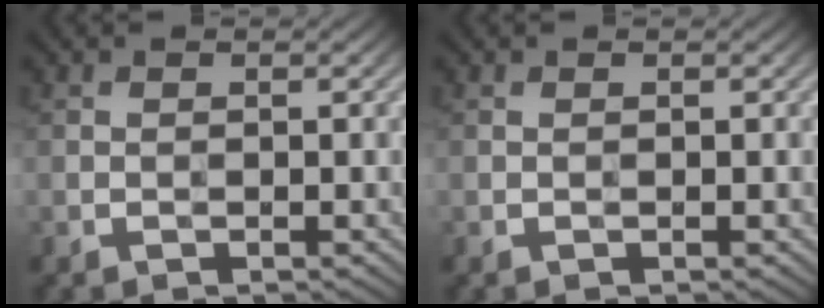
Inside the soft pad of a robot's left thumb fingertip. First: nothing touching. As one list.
[{"total": 0.0}]